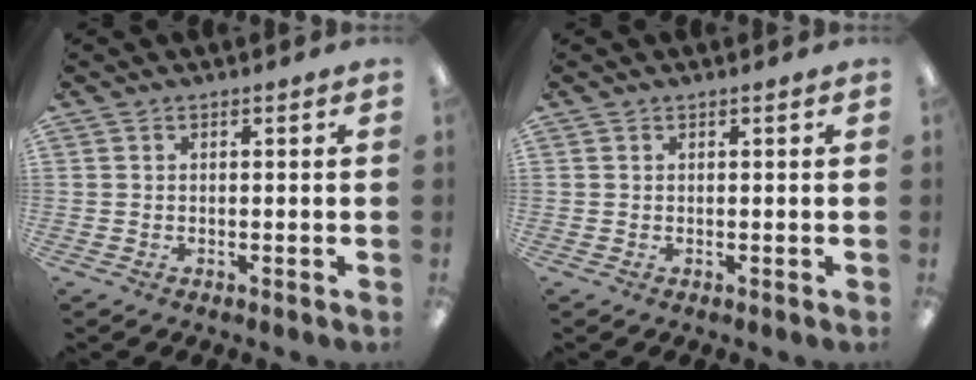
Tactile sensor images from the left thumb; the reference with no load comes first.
{"total": 0.0}